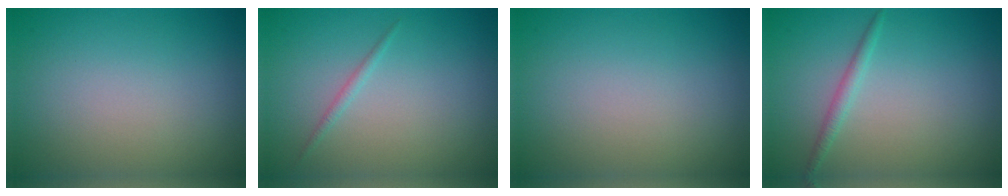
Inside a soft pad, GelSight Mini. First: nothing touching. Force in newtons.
{"total": 0.7, "press": 0.7, "slide": 0.0}
{"total": 0.0}
{"total": 1.2, "press": 1.2, "slide": 0.1}